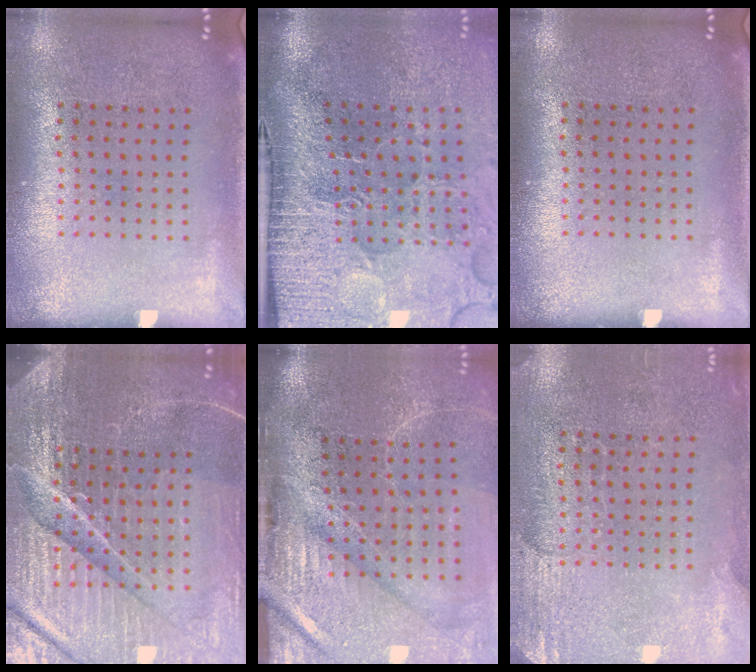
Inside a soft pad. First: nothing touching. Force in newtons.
{"total": 5.0, "press": 4.0, "slide": 3.0}
{"total": 0.0}
{"total": 6.1, "press": 5.5, "slide": 2.6}
{"total": 4.5, "press": 3.7, "slide": 2.5}
{"total": 2.6, "press": 2.3, "slide": 1.2}